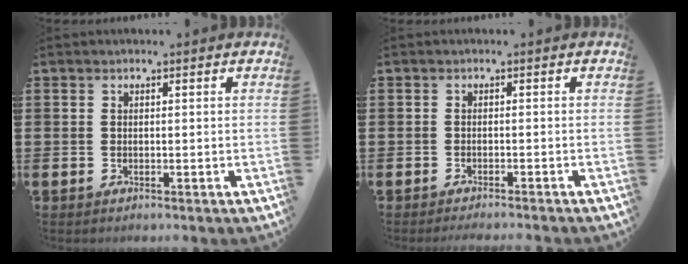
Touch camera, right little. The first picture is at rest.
{"total": 0.9, "force": [-0.9, -0.2, 0.1], "torque": [-0.003, -0.001, -0.017]}